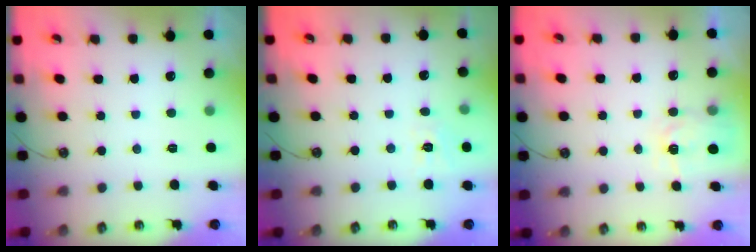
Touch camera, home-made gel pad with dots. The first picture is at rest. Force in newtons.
{"total": 6.2, "press": 6.2, "slide": 0.7}
{"total": 3.6, "press": 3.5, "slide": 0.6}